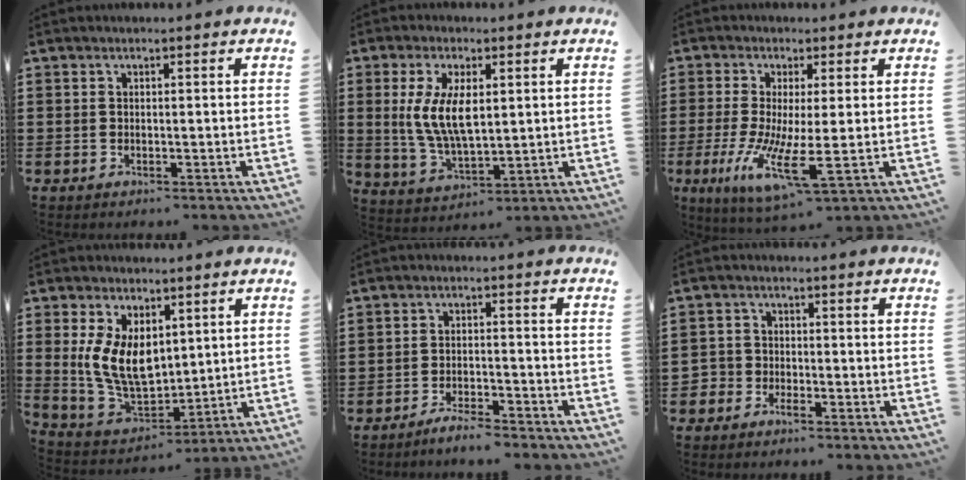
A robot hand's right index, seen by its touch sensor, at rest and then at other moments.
{"total": 8.4, "force": [1.1, 3.8, 7.4], "torque": [-0.157, 0.005, 0.018]}
{"total": 8.5, "force": [-1.9, 1.2, 8.2], "torque": [-0.170, -0.018, -0.031]}
{"total": 9.3, "force": [2.4, 5.9, 6.8], "torque": [-0.160, 0.002, 0.046]}
{"total": 3.5, "force": [-3.4, 0.0, 0.8], "torque": [-0.017, 0.005, -0.068]}
{"total": 2.4, "force": [-1.9, 1.5, 0.1], "torque": [-0.012, 0.002, -0.043]}